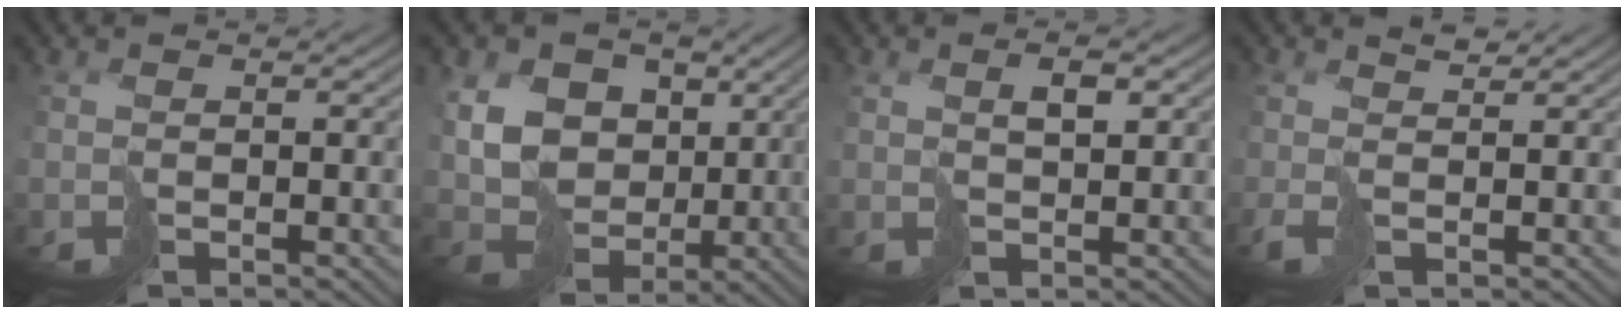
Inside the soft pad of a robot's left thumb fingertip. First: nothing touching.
{"total": 11.1, "force": [3.3, 8.9, 5.7], "torque": [-0.153, 0.012, 0.065]}
{"total": 2.2, "force": [1.4, 0.5, 1.6], "torque": [-0.026, 0.004, 0.030]}
{"total": 2.4, "force": [0.3, 0.9, 2.2], "torque": [-0.061, 0.005, 0.001]}